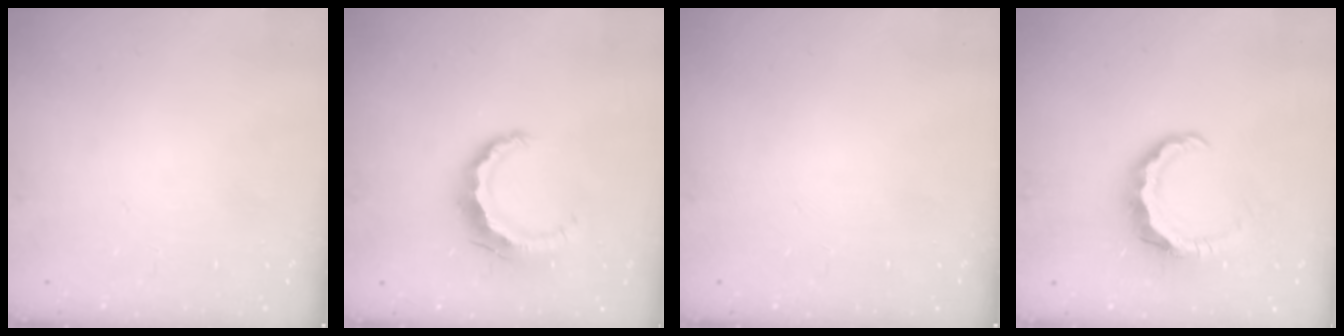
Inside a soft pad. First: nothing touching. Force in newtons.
{"total": 7.4, "press": 7.4, "slide": 0.6}
{"total": 0.0}
{"total": 8.2, "press": 8.2, "slide": 1.1}